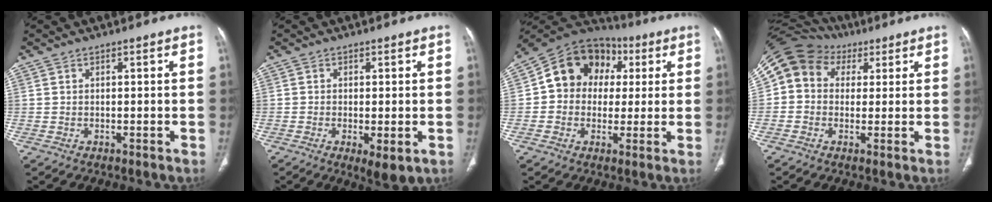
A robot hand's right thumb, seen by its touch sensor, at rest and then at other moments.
{"total": 4.7, "force": [-1.6, 1.5, 4.2], "torque": [-0.070, -0.014, -0.020]}
{"total": 14.3, "force": [2.4, 12.1, 7.2], "torque": [-0.084, 0.029, 0.028]}
{"total": 11.7, "force": [3.4, 9.9, 5.3], "torque": [-0.093, 0.036, 0.054]}